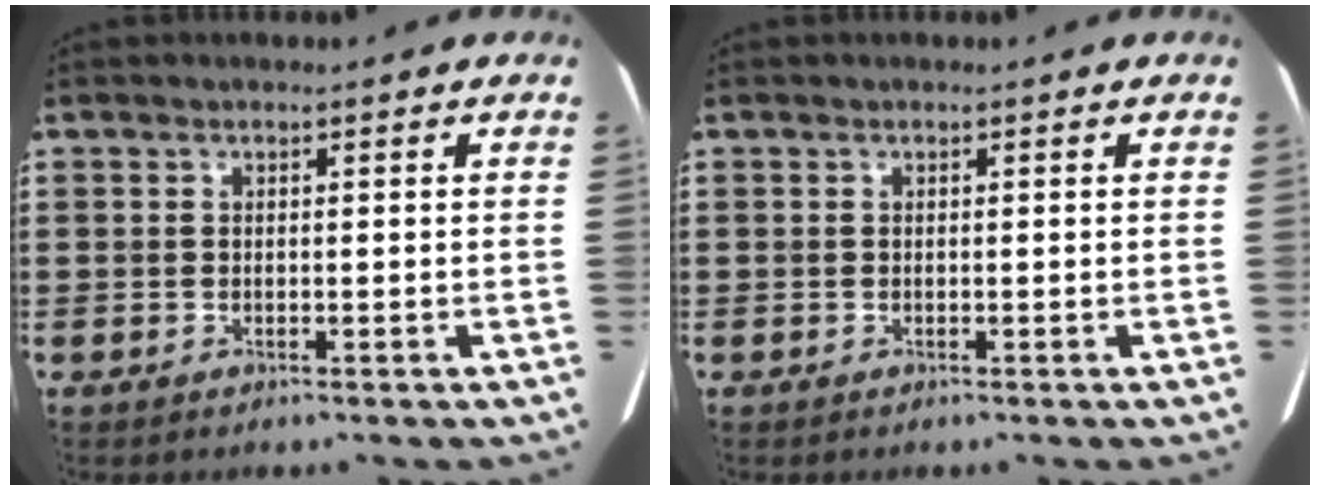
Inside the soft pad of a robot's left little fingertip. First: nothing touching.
{"total": 0.0}